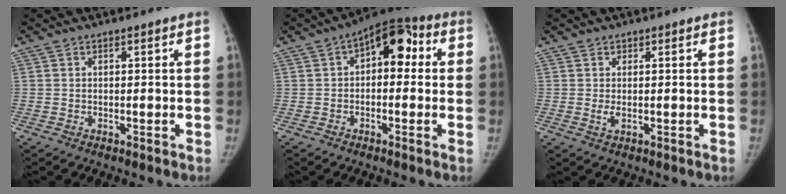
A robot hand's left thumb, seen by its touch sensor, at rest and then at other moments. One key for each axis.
{"total": 9.4, "fx": 1.5, "fy": 5.5, "fz": 7.5, "tx": -0.062, "ty": 0.024, "tz": 0.004}
{"total": 1.2, "fx": 0.2, "fy": 0.6, "fz": 1.1, "tx": -0.025, "ty": -0.005, "tz": 0.008}